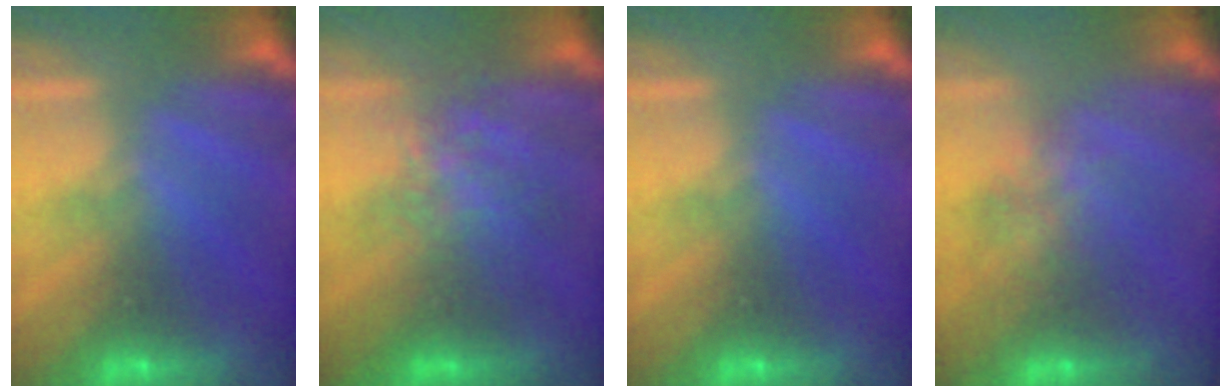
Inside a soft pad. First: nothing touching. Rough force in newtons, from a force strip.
{"total": 2.3}
{"total": 0.0}
{"total": 4.4}